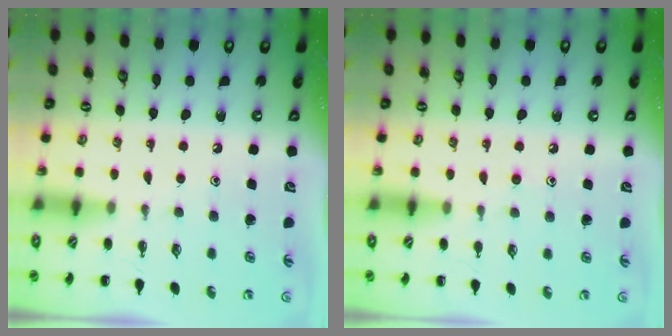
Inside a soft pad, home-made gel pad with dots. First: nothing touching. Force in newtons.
{"total": 6.2, "press": 5.9, "slide": 2.1}